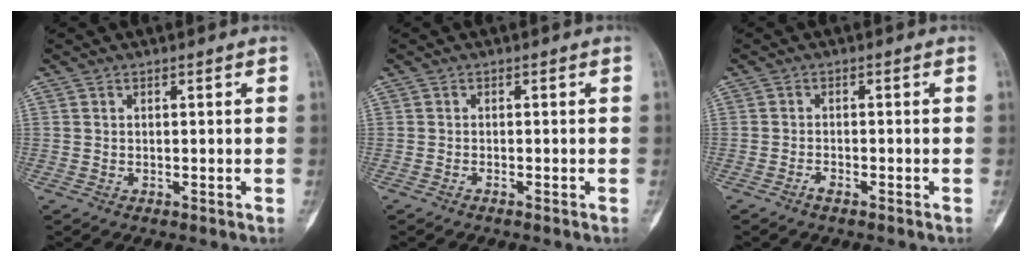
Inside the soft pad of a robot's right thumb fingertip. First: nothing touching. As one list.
[{"total": 0.7, "force": [-0.6, 0.1, 0.5], "torque": [-0.014, 0.002, -0.007]}, {"total": 1.5, "force": [-1.2, 0.3, 0.9], "torque": [-0.024, 0.004, -0.024]}]